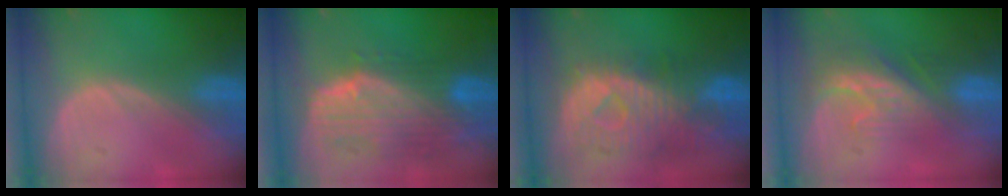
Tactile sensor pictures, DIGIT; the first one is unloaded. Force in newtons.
{"total": 10.7, "press": 9.2, "slide": 5.5}
{"total": 10.7, "press": 9.5, "slide": 4.9}
{"total": 8.3, "press": 7.1, "slide": 4.3}